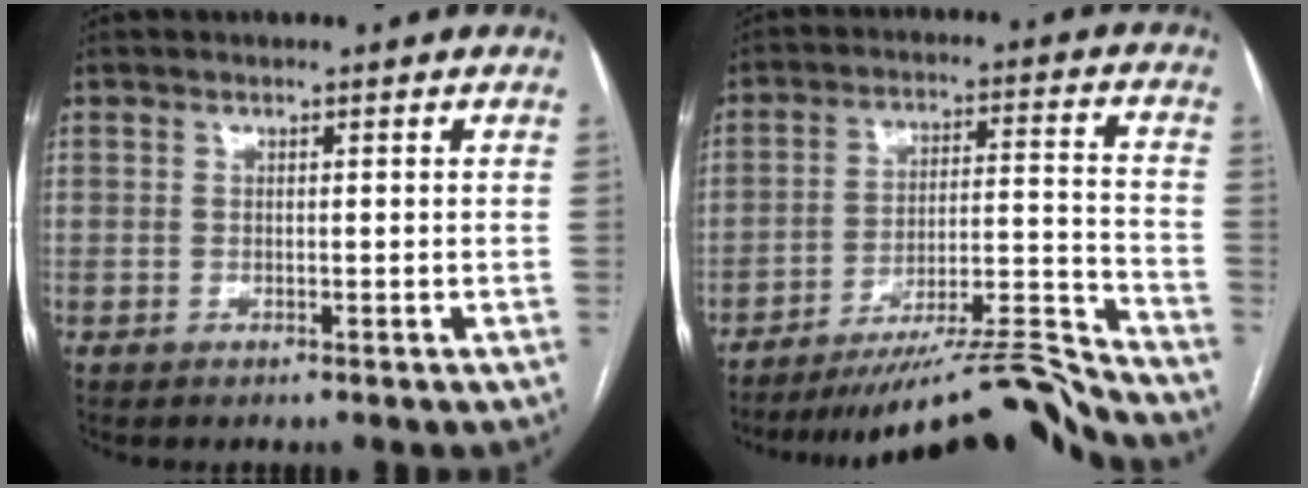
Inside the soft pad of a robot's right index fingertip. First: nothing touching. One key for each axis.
{"total": 16.3, "fx": -15.5, "fy": -1.5, "fz": 4.8, "tx": -0.065, "ty": 0.025, "tz": -0.243}